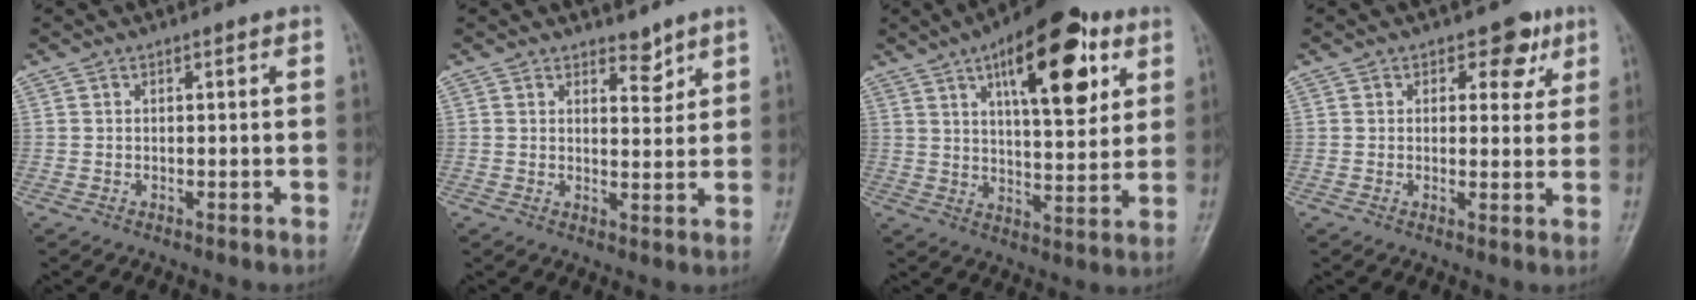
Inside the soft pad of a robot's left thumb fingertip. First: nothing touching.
{"total": 3.2, "force": [2.5, 1.5, 1.2], "torque": [0.000, -0.020, 0.039]}
{"total": 19.1, "force": [8.4, 7.8, 15.3], "torque": [-0.184, -0.021, 0.124]}
{"total": 5.5, "force": [2.6, 3.6, 3.2], "torque": [-0.001, -0.006, 0.025]}